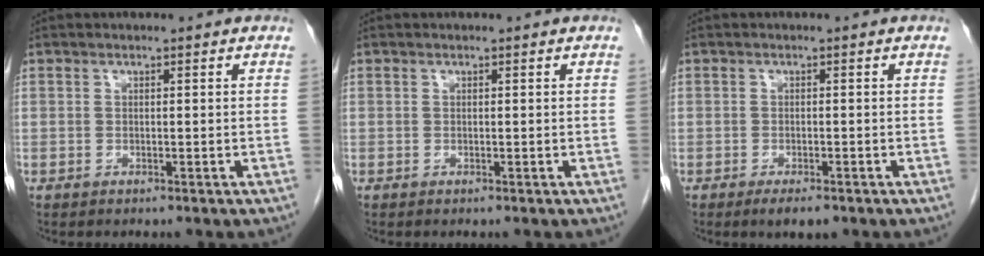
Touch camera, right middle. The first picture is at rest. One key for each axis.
{"total": 0.0}
{"total": 2.8, "fx": -1.9, "fy": 1.0, "fz": 1.8, "tx": -0.028, "ty": -0.003, "tz": -0.024}